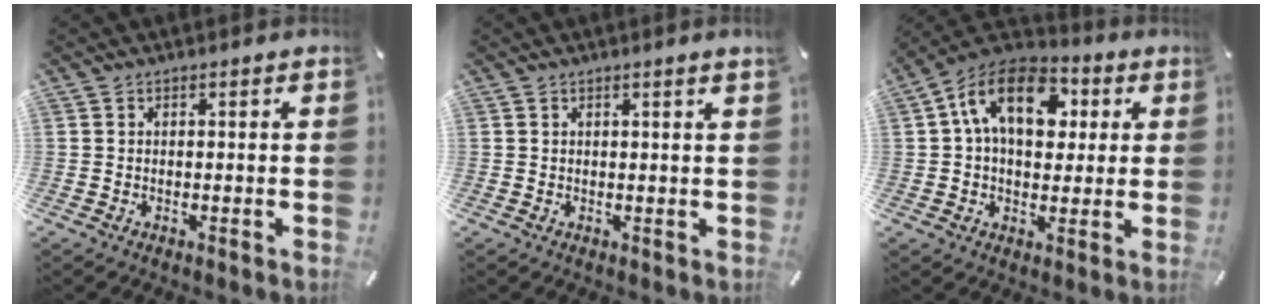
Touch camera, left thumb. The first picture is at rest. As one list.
[{"total": 1.2, "force": [0.7, -0.1, 0.9], "torque": [-0.017, -0.002, 0.012]}, {"total": 15.6, "force": [3.9, 10.6, 10.8], "torque": [-0.187, 0.001, 0.063]}]